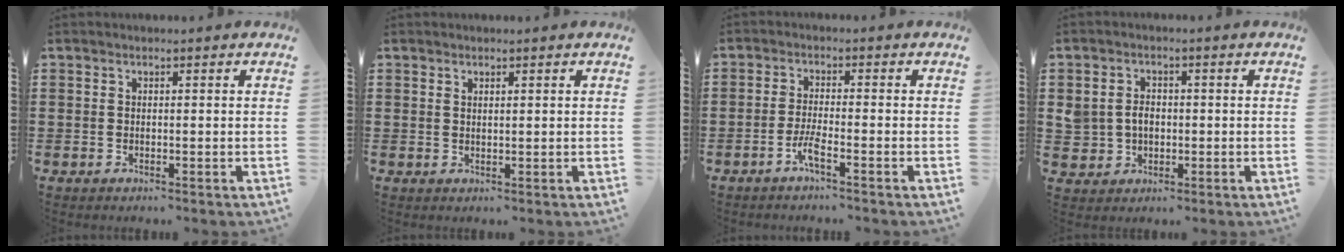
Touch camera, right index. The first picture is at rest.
{"total": 0.6, "force": [0.5, 0.2, 0.2], "torque": [-0.005, 0.002, 0.009]}
{"total": 3.3, "force": [-1.9, 0.0, 2.6], "torque": [-0.059, -0.005, -0.040]}
{"total": 3.6, "force": [0.0, 3.1, 1.8], "torque": [-0.052, 0.008, -0.005]}